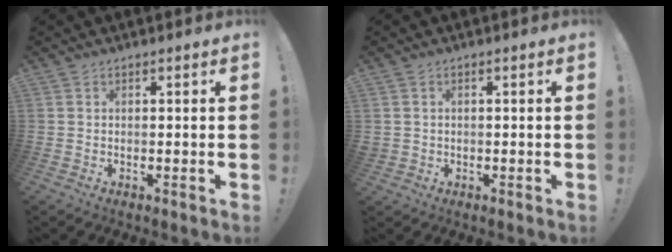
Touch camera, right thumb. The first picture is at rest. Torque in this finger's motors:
{"motor_torque": [0.03, 0.83, 1.70, -0.26, 0.32]}